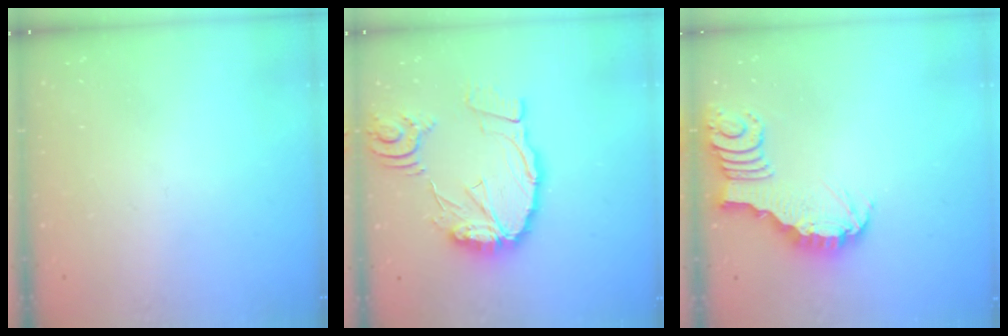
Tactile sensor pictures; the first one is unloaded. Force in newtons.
{"total": 16.8, "press": 16.7, "slide": 1.8}
{"total": 4.0, "press": 4.0, "slide": 0.4}